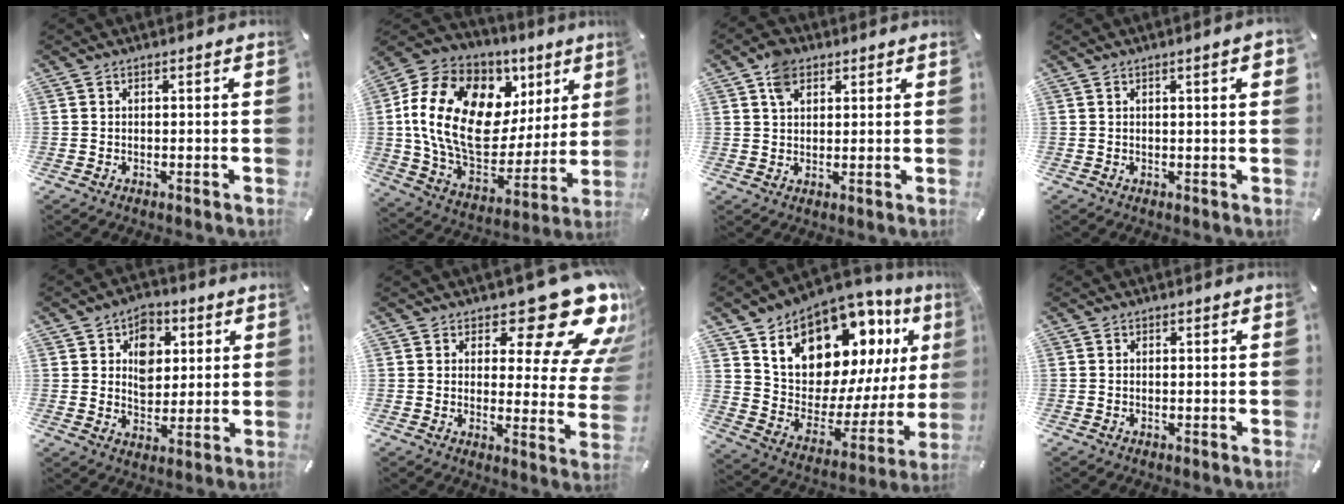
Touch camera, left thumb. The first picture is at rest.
{"total": 20.9, "force": [5.8, 14.7, 13.7], "torque": [-0.247, -0.032, 0.102]}
{"total": 5.4, "force": [2.6, 3.9, 2.7], "torque": [-0.045, 0.001, 0.048]}
{"total": 2.9, "force": [1.0, 0.5, 2.7], "torque": [-0.052, 0.003, 0.015]}
{"total": 8.4, "force": [2.4, 6.8, 4.3], "torque": [-0.052, -0.001, 0.038]}
{"total": 20.2, "force": [12.8, 7.8, 13.5], "torque": [-0.164, -0.093, 0.206]}
{"total": 16.2, "force": [11.1, 9.8, 6.7], "torque": [-0.111, -0.102, 0.198]}
{"total": 0.0}